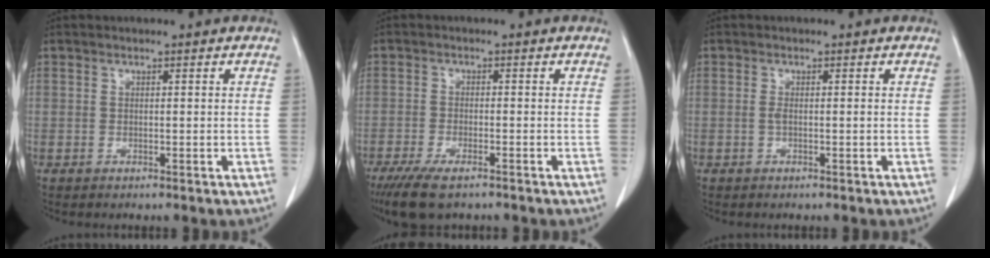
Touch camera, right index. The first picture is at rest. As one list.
[{"total": 7.2, "force": [-5.3, 1.8, 4.5], "torque": [-0.079, -0.016, -0.086]}, {"total": 1.0, "force": [-0.2, 0.1, 1.0], "torque": [-0.021, -0.001, -0.002]}]